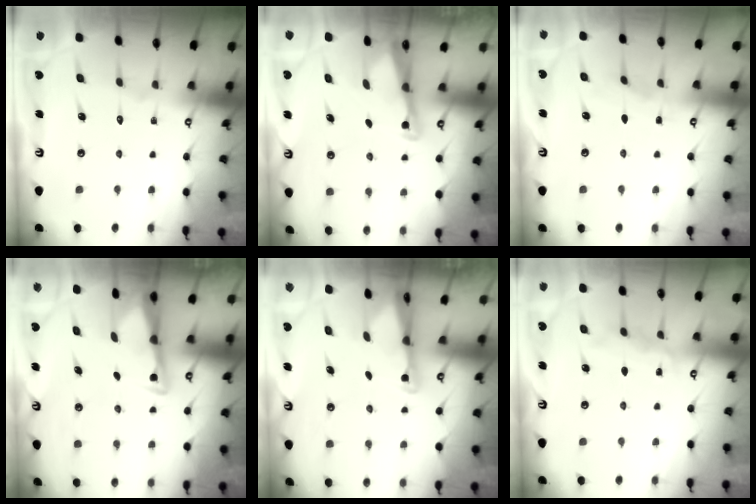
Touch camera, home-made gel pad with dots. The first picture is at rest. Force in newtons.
{"total": 2.3, "press": 2.3, "slide": 0.2}
{"total": 3.0, "press": 2.9, "slide": 0.5}
{"total": 2.9, "press": 2.9, "slide": 0.4}
{"total": 2.0, "press": 2.0, "slide": 0.3}
{"total": 5.2, "press": 5.2, "slide": 0.2}